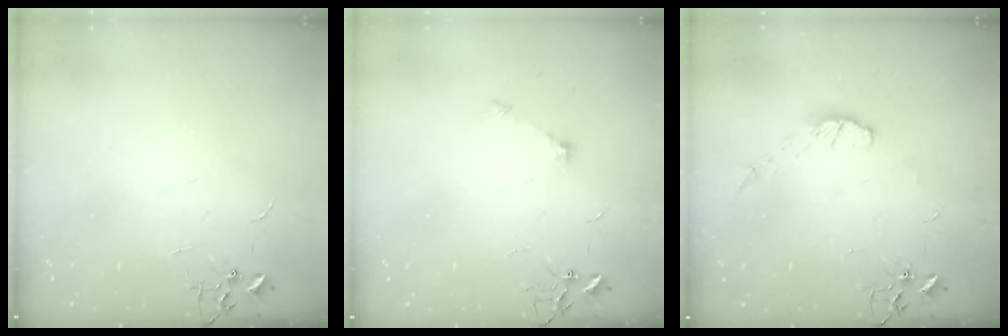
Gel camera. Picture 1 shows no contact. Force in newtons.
{"total": 5.2, "press": 5.1, "slide": 1.1}
{"total": 5.1, "press": 5.1, "slide": 0.8}